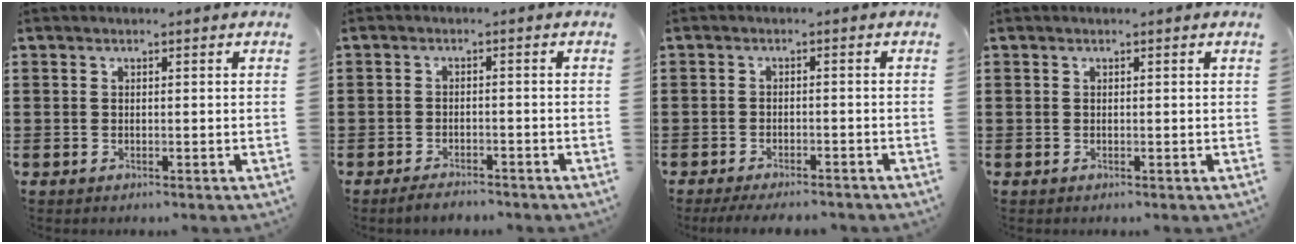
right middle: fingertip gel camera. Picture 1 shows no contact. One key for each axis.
{"total": 2.2, "fx": -2.1, "fy": 0.5, "fz": 0.3, "tx": -0.009, "ty": 0.002, "tz": -0.044}
{"total": 2.5, "fx": -2.4, "fy": 0.2, "fz": 0.5, "tx": -0.010, "ty": 0.000, "tz": -0.050}
{"total": 0.0}